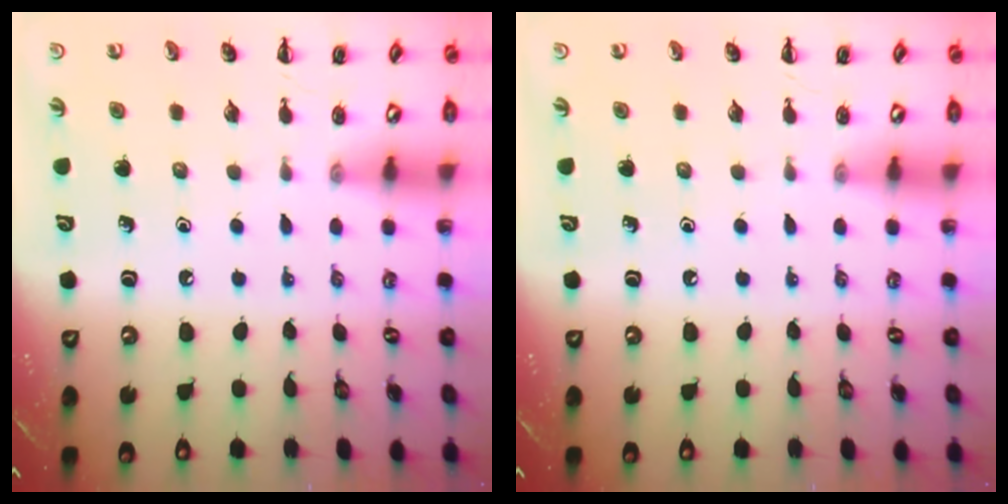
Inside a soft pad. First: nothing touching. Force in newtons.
{"total": 0.0}